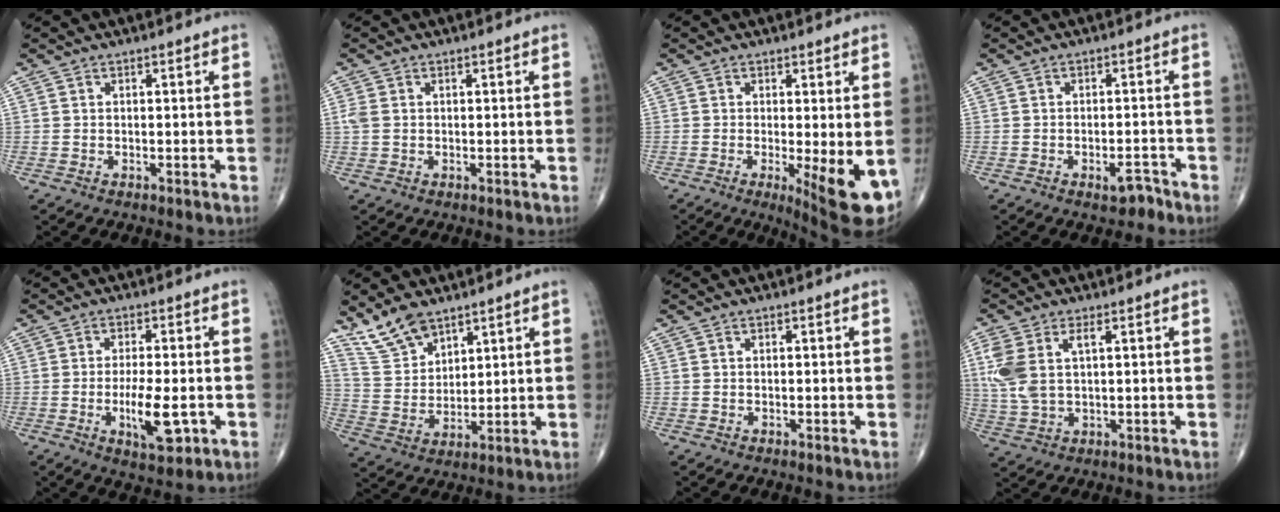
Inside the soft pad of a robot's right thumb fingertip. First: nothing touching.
{"total": 1.8, "force": [0.2, 1.3, 1.2], "torque": [-0.039, 0.004, 0.004]}
{"total": 9.7, "force": [-2.2, 2.5, 9.1], "torque": [-0.119, -0.023, -0.026]}
{"total": 3.2, "force": [-2.1, 1.4, 1.9], "torque": [-0.018, 0.015, -0.030]}
{"total": 8.4, "force": [-2.2, 3.0, 7.6], "torque": [-0.126, -0.007, -0.032]}
{"total": 8.7, "force": [6.8, 4.0, 3.7], "torque": [-0.060, -0.030, 0.146]}
{"total": 0.0}
{"total": 8.7, "force": [2.2, 4.4, 7.1], "torque": [-0.180, 0.008, 0.051]}